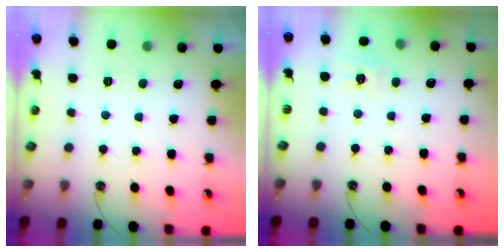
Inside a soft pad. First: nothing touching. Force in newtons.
{"total": 6.6, "press": 6.6, "slide": 0.7}